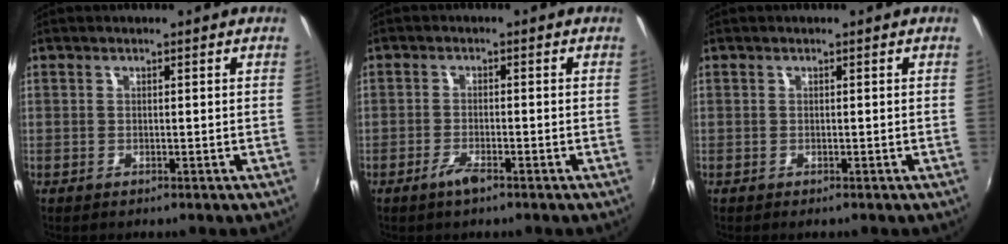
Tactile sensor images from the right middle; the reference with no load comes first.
{"total": 2.8, "force": [-2.0, 0.7, 1.8], "torque": [-0.045, -0.003, -0.042]}
{"total": 0.0}